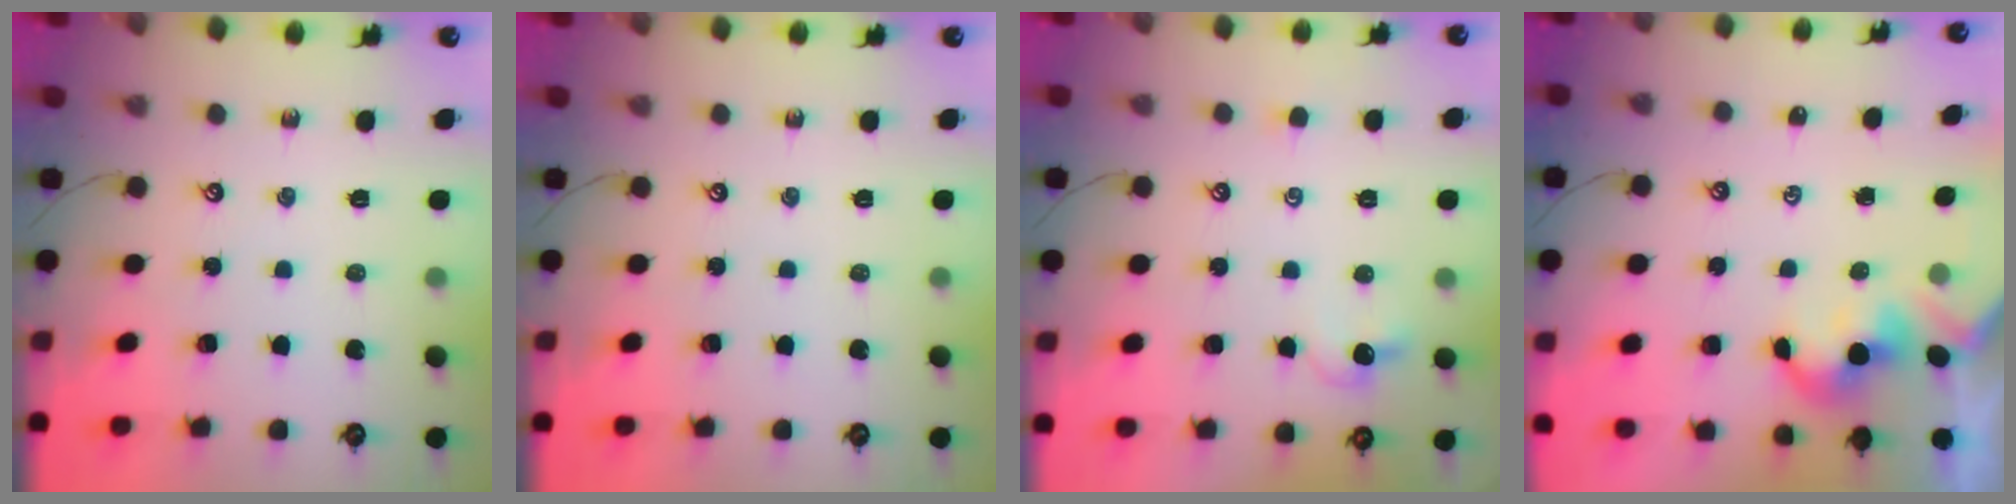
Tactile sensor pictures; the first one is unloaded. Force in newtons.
{"total": 0.0}
{"total": 1.5, "press": 1.4, "slide": 0.6}
{"total": 2.0, "press": 2.0, "slide": 0.4}